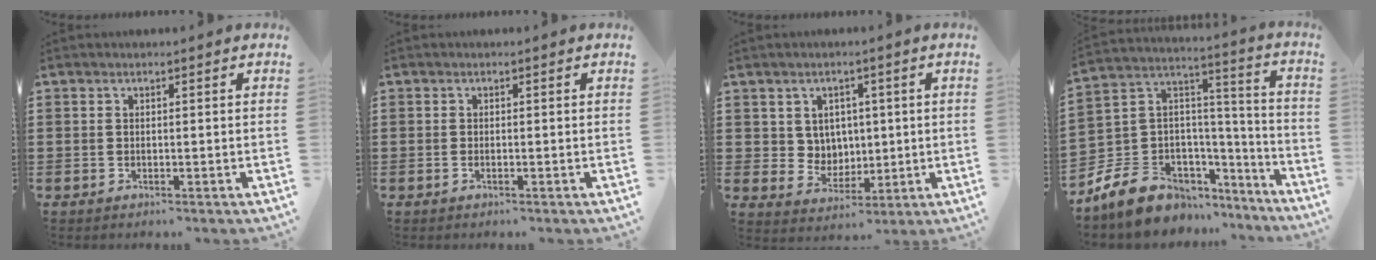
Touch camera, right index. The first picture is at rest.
{"total": 0.0}
{"total": 4.4, "force": [2.0, 3.8, 0.8], "torque": [-0.036, 0.004, 0.036]}
{"total": 9.3, "force": [-6.4, 6.4, 2.0], "torque": [-0.074, 0.001, -0.120]}